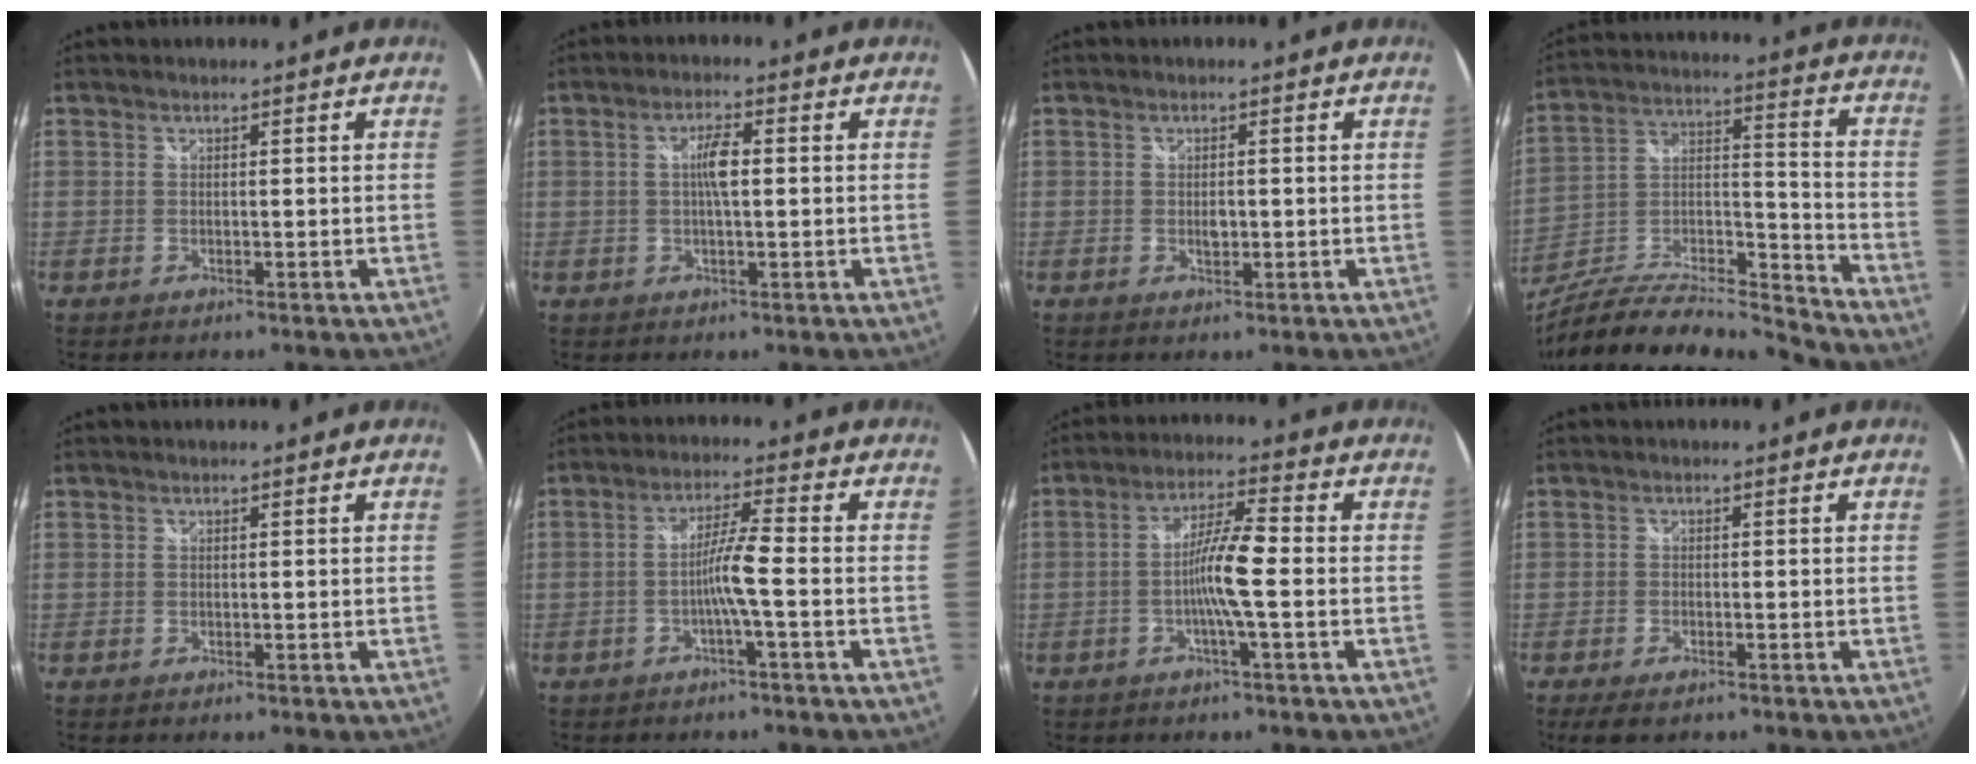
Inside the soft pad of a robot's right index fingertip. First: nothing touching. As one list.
[{"total": 3.8, "force": [0.3, 1.0, 3.7], "torque": [-0.067, 0.005, 0.005]}, {"total": 1.7, "force": [-0.2, 1.0, 1.3], "torque": [-0.022, 0.000, -0.002]}, {"total": 19.0, "force": [-16.4, 2.4, 9.2], "torque": [-0.167, -0.006, -0.286]}, {"total": 0.0}, {"total": 5.3, "force": [-1.7, -0.7, 4.9], "torque": [-0.097, 0.003, -0.031]}, {"total": 7.4, "force": [-1.6, 0.0, 7.2], "torque": [-0.139, 0.004, -0.032]}, {"total": 4.0, "force": [-2.9, 1.4, 2.4], "torque": [-0.056, -0.017, -0.051]}]